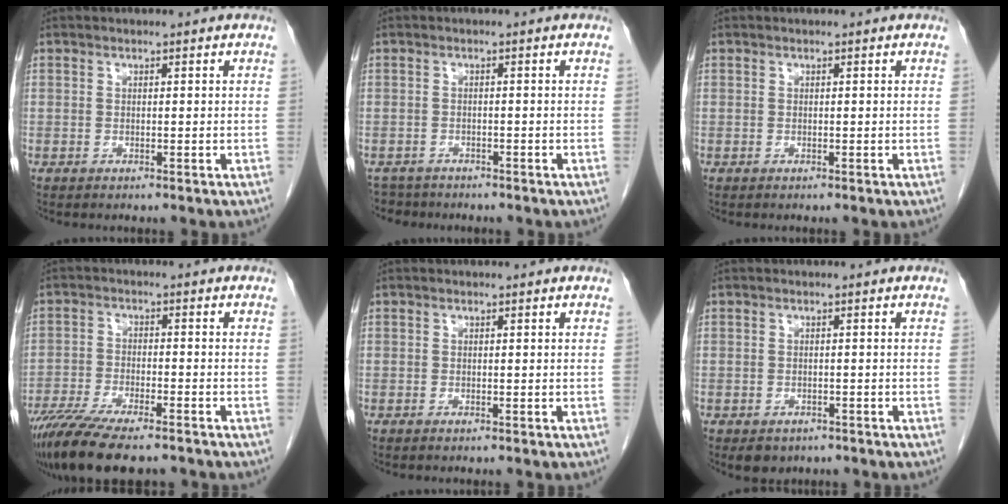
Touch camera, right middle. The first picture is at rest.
{"total": 3.3, "force": [-3.0, 1.4, -0.4], "torque": [0.003, -0.004, -0.052]}
{"total": 0.0}
{"total": 13.2, "force": [-10.5, 2.7, 7.5], "torque": [-0.133, -0.025, -0.170]}
{"total": 0.0}
{"total": 3.1, "force": [-2.1, 2.0, 0.9], "torque": [-0.009, 0.002, -0.022]}